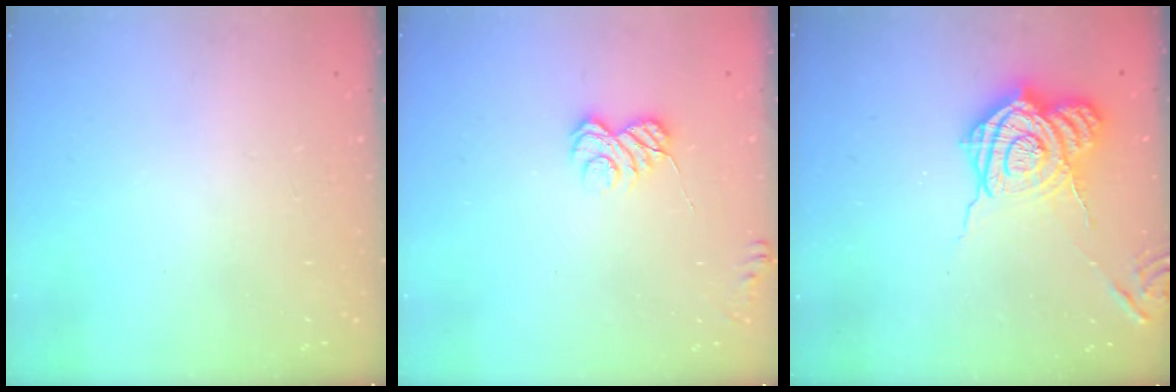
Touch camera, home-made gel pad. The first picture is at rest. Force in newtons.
{"total": 6.7, "press": 6.5, "slide": 1.4}
{"total": 14.1, "press": 14.1, "slide": 1.1}